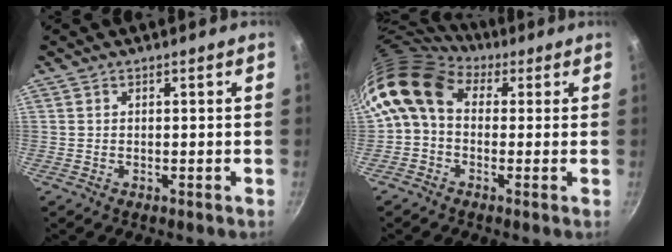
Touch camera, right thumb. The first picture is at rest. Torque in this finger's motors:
{"motor_torque": [0.93, 3.28, 1.03, -0.94, 0.49]}